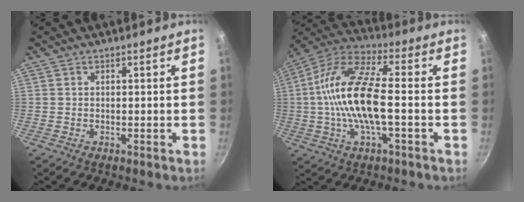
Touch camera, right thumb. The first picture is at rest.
{"total": 16.6, "force": [-1.2, 6.0, 15.4], "torque": [-0.298, 0.035, -0.041]}